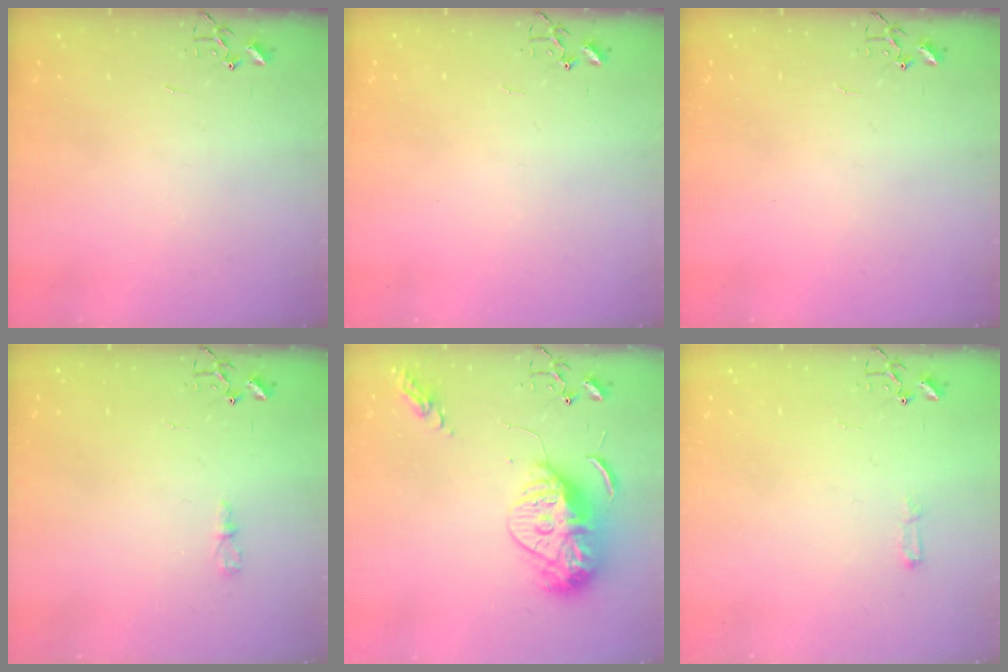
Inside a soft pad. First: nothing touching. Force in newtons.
{"total": 0.0}
{"total": 0.0}
{"total": 3.5, "press": 3.5, "slide": 0.5}
{"total": 12.9, "press": 12.8, "slide": 1.3}
{"total": 3.8, "press": 3.8, "slide": 0.5}